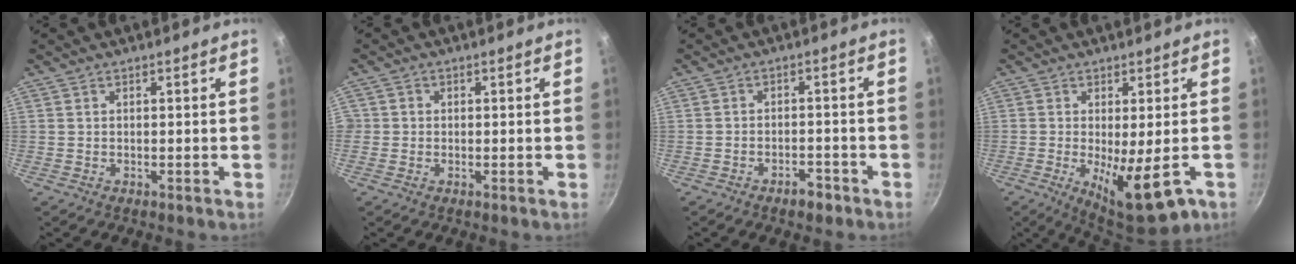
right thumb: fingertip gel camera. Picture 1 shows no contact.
{"total": 1.4, "force": [-0.1, 1.3, 0.3], "torque": [0.004, 0.003, -0.005]}
{"total": 3.5, "force": [-2.4, 1.7, 1.9], "torque": [-0.020, 0.025, -0.030]}
{"total": 11.5, "force": [-3.9, 3.2, 10.4], "torque": [-0.153, -0.017, -0.050]}